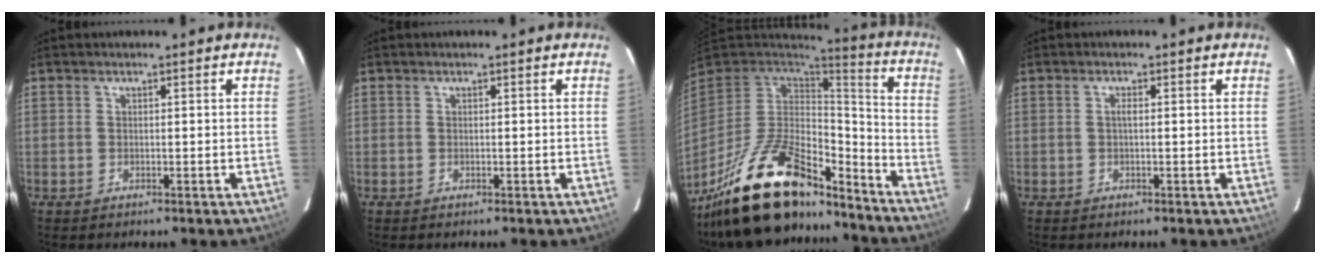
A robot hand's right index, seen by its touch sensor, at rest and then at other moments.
{"total": 0.0}
{"total": 24.7, "force": [-18.2, 9.2, 13.8], "torque": [-0.269, -0.012, -0.290]}
{"total": 0.9, "force": [0.0, 0.2, 0.9], "torque": [-0.017, 0.004, -0.002]}